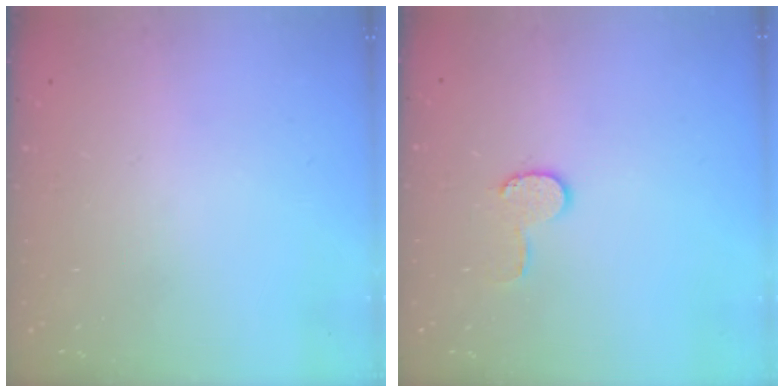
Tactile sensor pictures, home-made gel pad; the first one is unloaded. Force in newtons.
{"total": 6.4, "press": 6.4, "slide": 0.6}